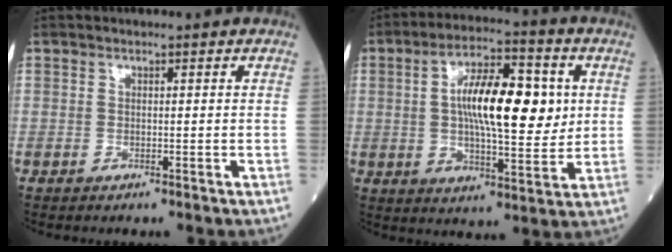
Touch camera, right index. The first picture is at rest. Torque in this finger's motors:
{"motor_torque": [1.67, 0.47, 0.40, 0.21]}